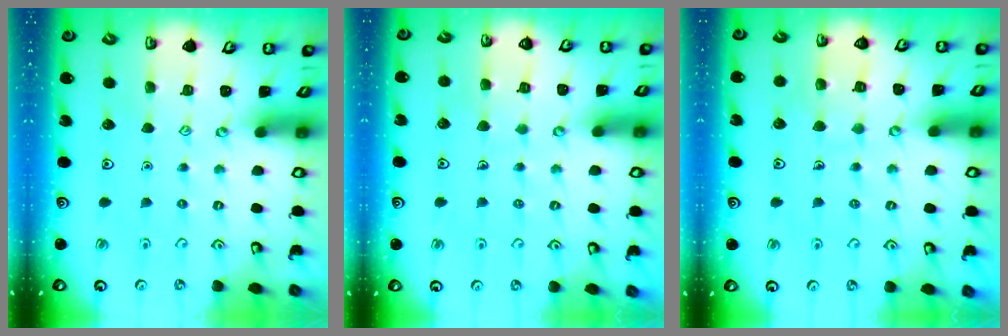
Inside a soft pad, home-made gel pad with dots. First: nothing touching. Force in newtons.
{"total": 4.5, "press": 4.5, "slide": 0.2}
{"total": 5.7, "press": 5.7, "slide": 0.5}